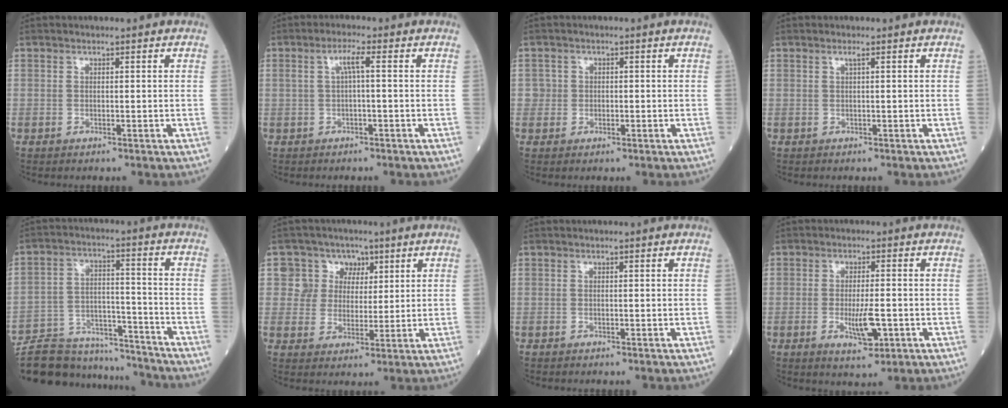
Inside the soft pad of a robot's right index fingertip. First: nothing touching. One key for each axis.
{"total": 2.6, "fx": 0.4, "fy": 0.2, "fz": 2.6, "tx": -0.050, "ty": 0.009, "tz": 0.008}
{"total": 1.6, "fx": -0.1, "fy": 1.6, "fz": 0.0, "tx": 0.009, "ty": 0.007, "tz": -0.006}
{"total": 0.7, "fx": 0.3, "fy": -0.1, "fz": 0.6, "tx": -0.015, "ty": 0.001, "tz": 0.008}
{"total": 18.9, "fx": -17.7, "fy": 4.8, "fz": 4.7, "tx": -0.104, "ty": 0.017, "tz": -0.270}
{"total": 6.2, "fx": 2.3, "fy": 5.7, "fz": 0.3, "tx": 0.007, "ty": 0.018, "tz": 0.039}
{"total": 0.0}
{"total": 5.3, "fx": -1.5, "fy": 1.3, "fz": 4.9, "tx": -0.085, "ty": -0.006, "tz": -0.020}